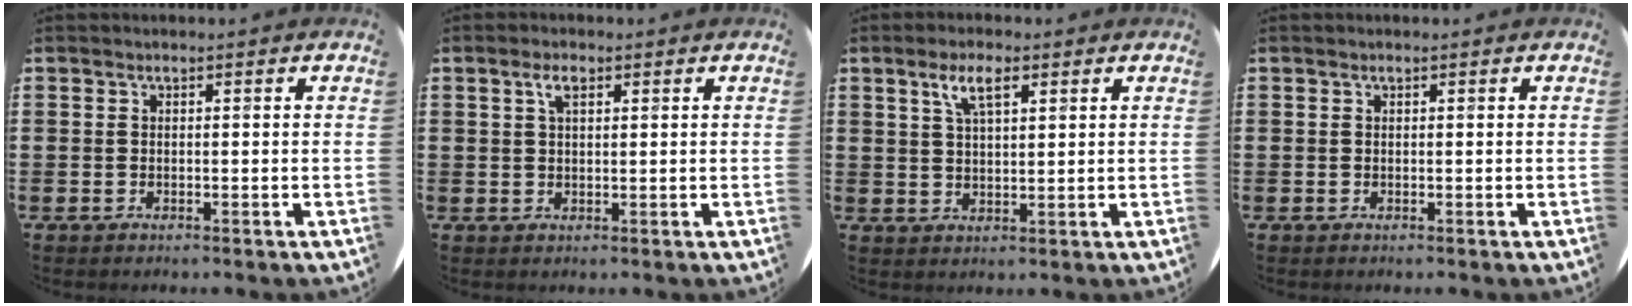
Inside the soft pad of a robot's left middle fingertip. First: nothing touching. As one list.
[{"total": 2.6, "force": [1.4, 0.9, 1.9], "torque": [-0.043, 0.007, 0.023]}, {"total": 4.4, "force": [2.6, 1.5, 3.2], "torque": [-0.065, 0.006, 0.043]}, {"total": 0.0}]